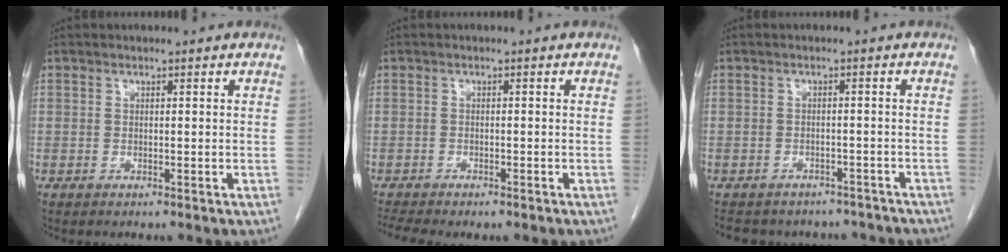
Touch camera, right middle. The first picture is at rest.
{"total": 3.4, "force": [-2.9, 0.8, 1.6], "torque": [-0.024, -0.003, -0.041]}
{"total": 13.0, "force": [-11.4, 5.5, 3.0], "torque": [-0.053, 0.015, -0.121]}